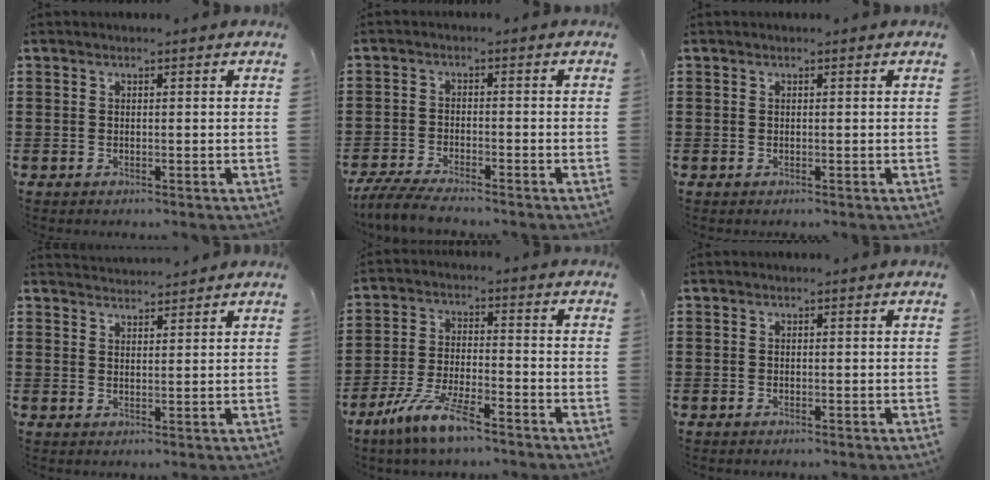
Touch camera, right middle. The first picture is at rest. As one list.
[{"total": 4.9, "force": [-4.6, 0.5, 1.7], "torque": [-0.048, -0.010, -0.094]}, {"total": 0.0}, {"total": 2.2, "force": [2.2, 0.1, -0.2], "torque": [-0.005, -0.002, 0.043]}, {"total": 8.6, "force": [-6.5, 1.3, 5.4], "torque": [-0.125, -0.007, -0.128]}, {"total": 0.0}]